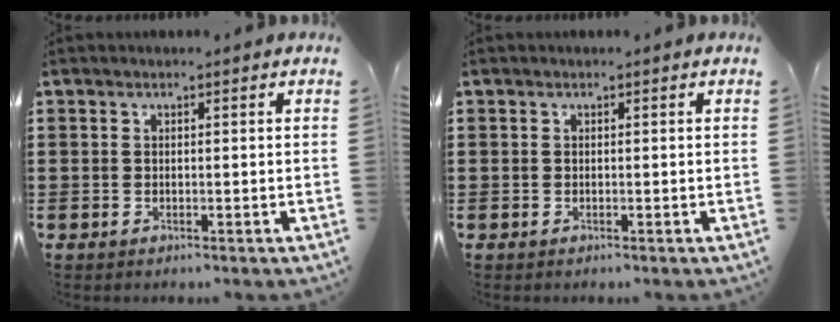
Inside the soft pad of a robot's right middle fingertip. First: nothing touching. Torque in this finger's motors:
{"motor_torque": [0.22, -0.20, -0.04, -0.01]}